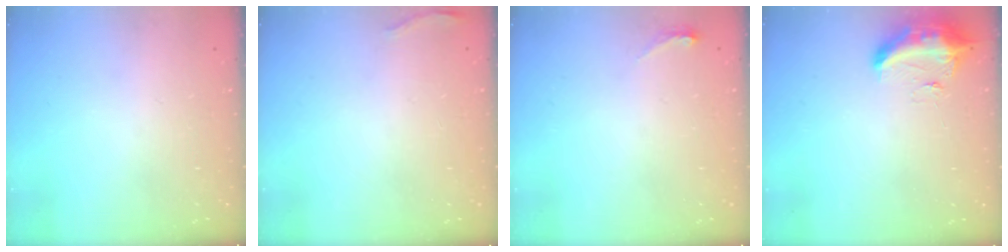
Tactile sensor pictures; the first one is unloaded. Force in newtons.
{"total": 7.3, "press": 5.5, "slide": 4.8}
{"total": 3.8, "press": 3.5, "slide": 1.6}
{"total": 9.6, "press": 9.6, "slide": 0.6}